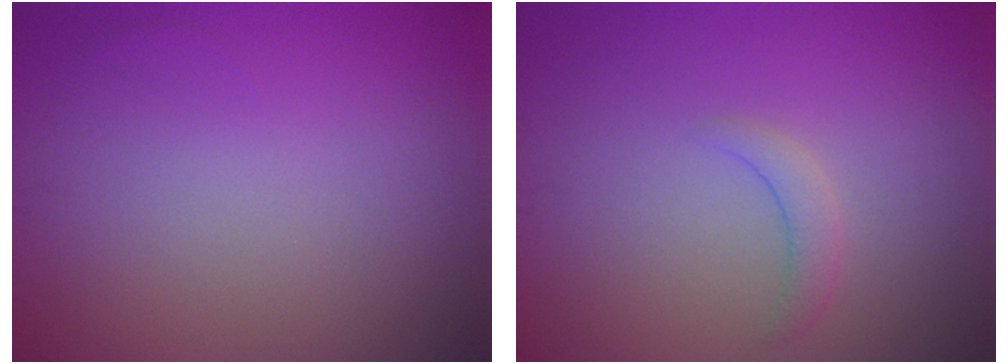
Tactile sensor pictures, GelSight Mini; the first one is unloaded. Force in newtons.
{"total": 1.5, "press": 1.5, "slide": 0.3}